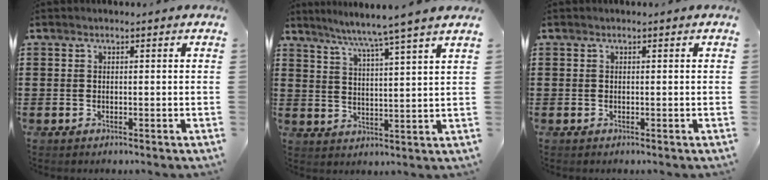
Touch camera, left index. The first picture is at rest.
{"total": 5.5, "force": [4.7, -1.7, 2.3], "torque": [-0.062, -0.033, 0.075]}
{"total": 0.0}